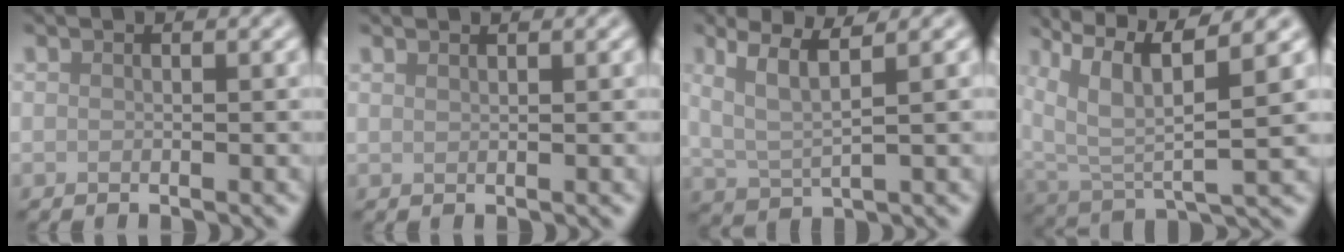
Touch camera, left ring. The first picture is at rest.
{"total": 0.7, "force": [0.7, 0.1, 0.2], "torque": [-0.001, -0.001, 0.009]}
{"total": 4.1, "force": [2.0, 1.1, 3.4], "torque": [-0.065, 0.003, 0.039]}
{"total": 9.0, "force": [4.7, 2.4, 7.3], "torque": [-0.158, 0.009, 0.092]}